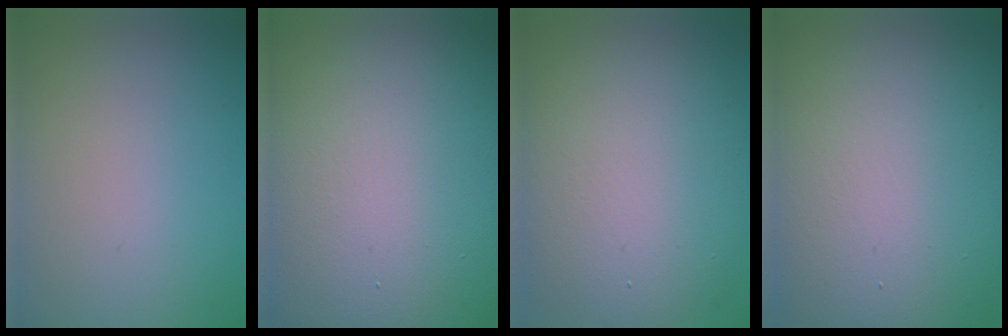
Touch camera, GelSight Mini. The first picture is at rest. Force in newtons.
{"total": 25.1, "press": 25.1, "slide": 1.4}
{"total": 11.0, "press": 11.0, "slide": 0.7}
{"total": 16.6, "press": 16.6, "slide": 0.4}